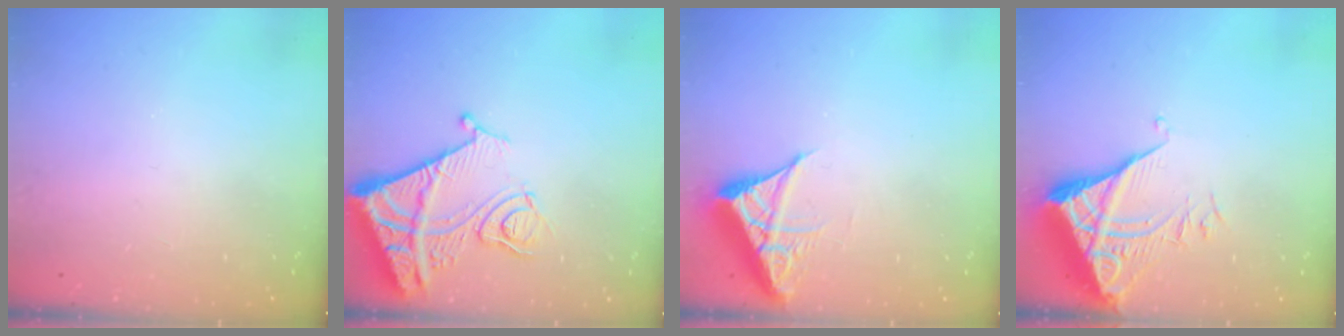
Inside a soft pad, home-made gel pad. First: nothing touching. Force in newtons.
{"total": 13.8, "press": 13.8, "slide": 1.4}
{"total": 6.9, "press": 6.8, "slide": 0.6}
{"total": 6.1, "press": 6.0, "slide": 0.7}